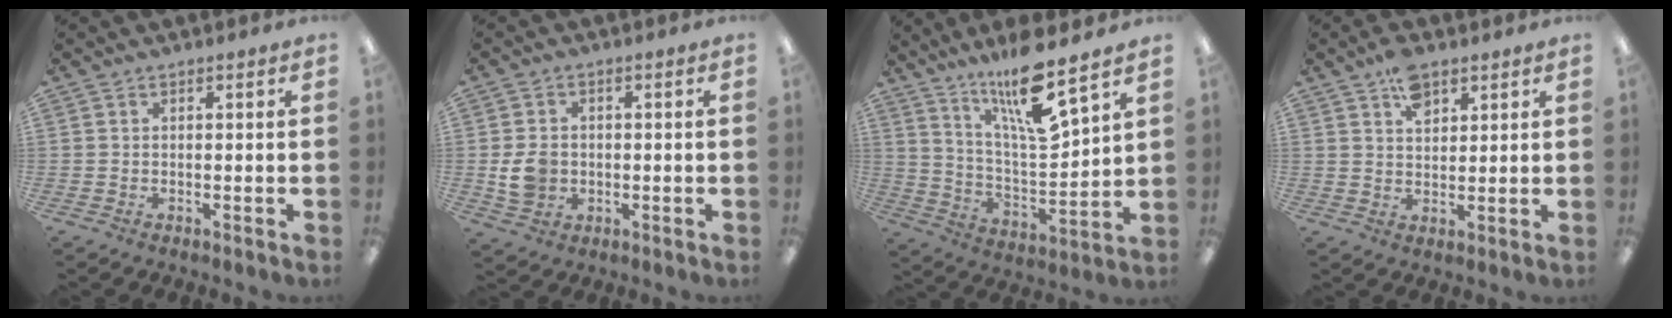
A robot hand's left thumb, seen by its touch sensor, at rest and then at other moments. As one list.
[{"total": 6.2, "force": [-0.7, 5.1, 3.4], "torque": [-0.058, 0.002, -0.013]}, {"total": 15.6, "force": [11.9, 2.4, 9.9], "torque": [-0.176, -0.075, 0.192]}, {"total": 6.3, "force": [3.9, 3.5, 3.5], "torque": [-0.047, -0.014, 0.065]}]